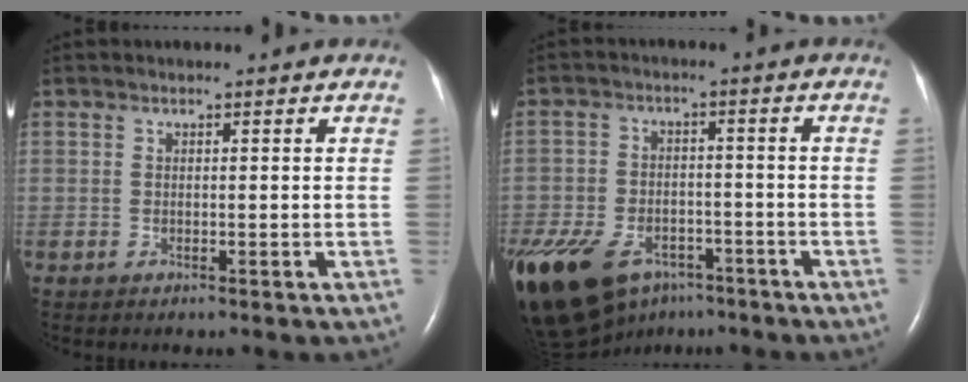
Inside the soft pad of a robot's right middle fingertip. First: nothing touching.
{"total": 26.1, "force": [-14.8, 16.5, 13.8], "torque": [-0.377, -0.033, -0.229]}